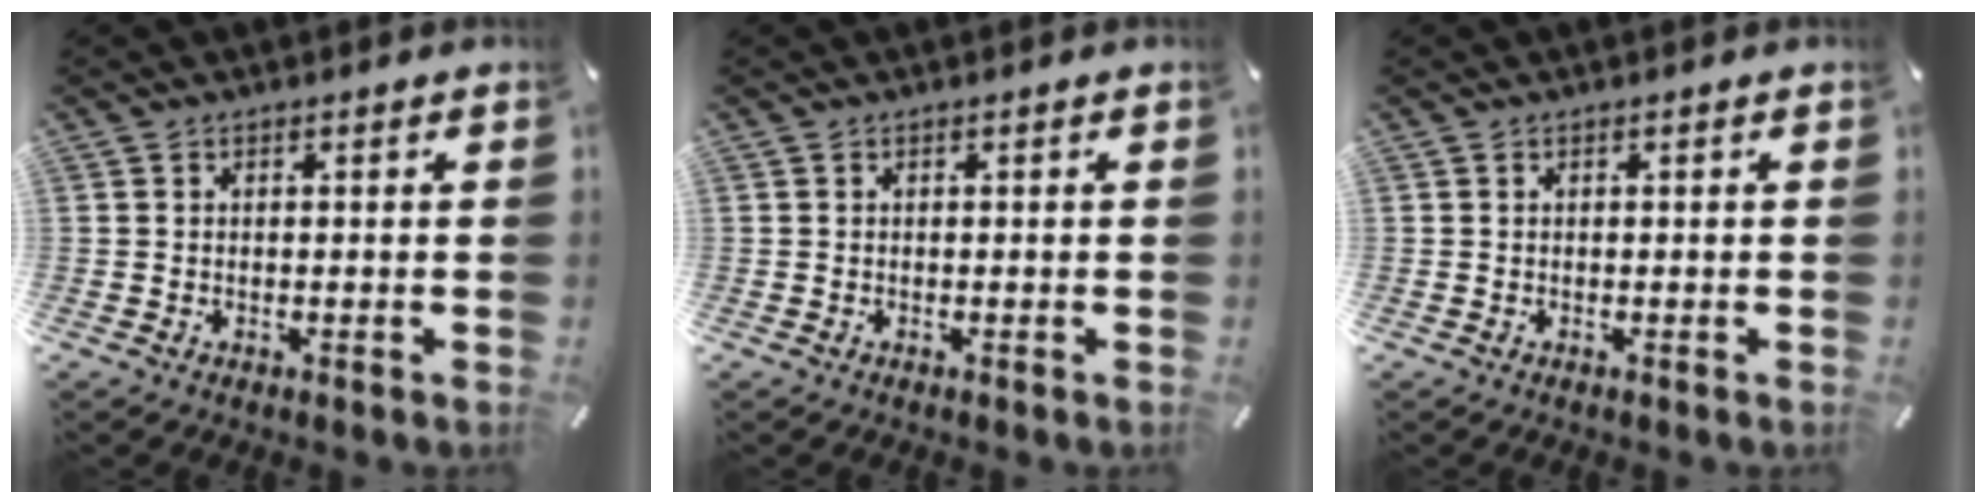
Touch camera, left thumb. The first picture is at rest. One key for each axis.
{"total": 0.0}
{"total": 0.0}